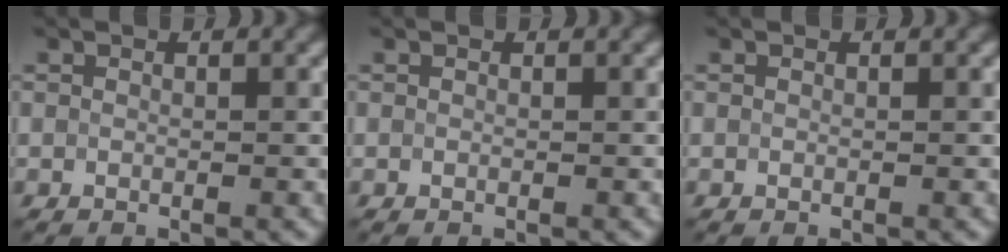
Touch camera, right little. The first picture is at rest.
{"total": 0.0}
{"total": 0.0}